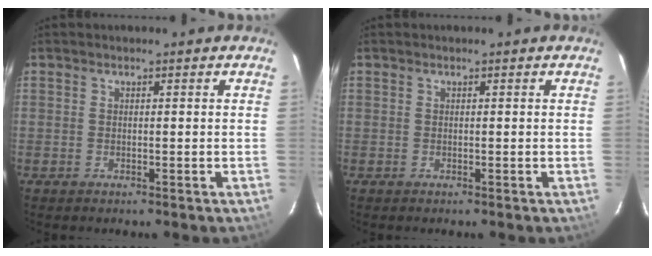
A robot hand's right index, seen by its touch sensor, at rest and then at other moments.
{"total": 0.0}